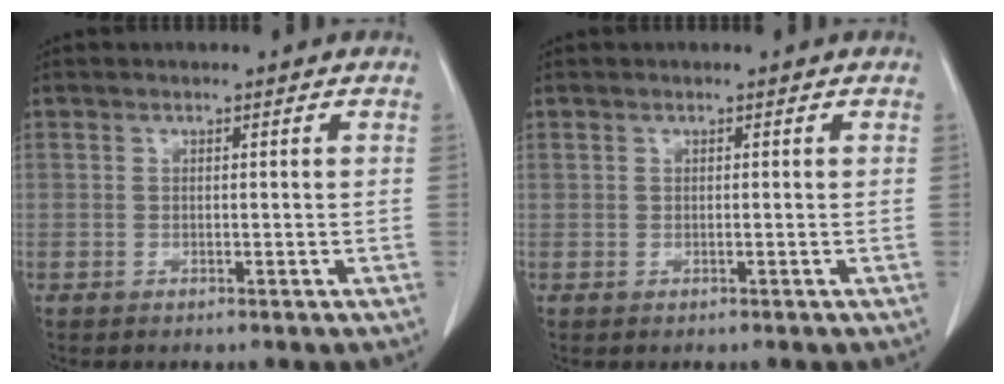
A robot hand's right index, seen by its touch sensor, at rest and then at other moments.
{"total": 0.0}